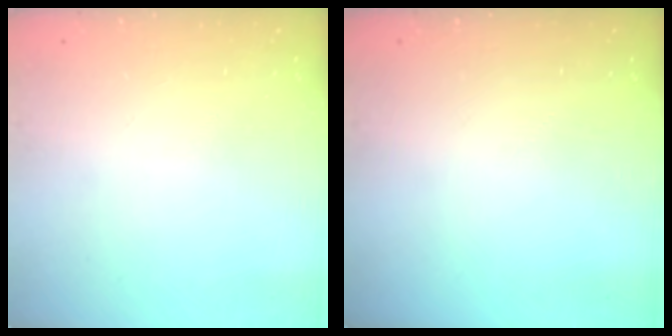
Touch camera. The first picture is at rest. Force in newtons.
{"total": 0.0}